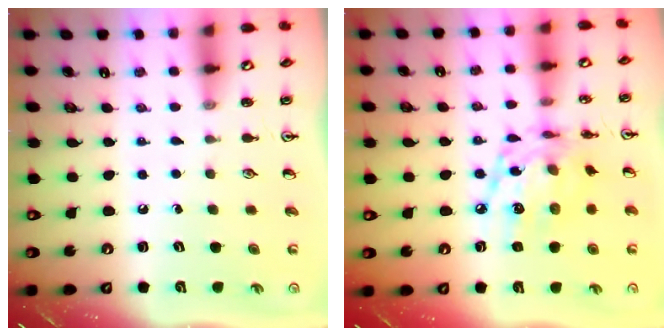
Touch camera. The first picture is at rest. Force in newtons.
{"total": 14.0, "press": 14.0, "slide": 0.9}